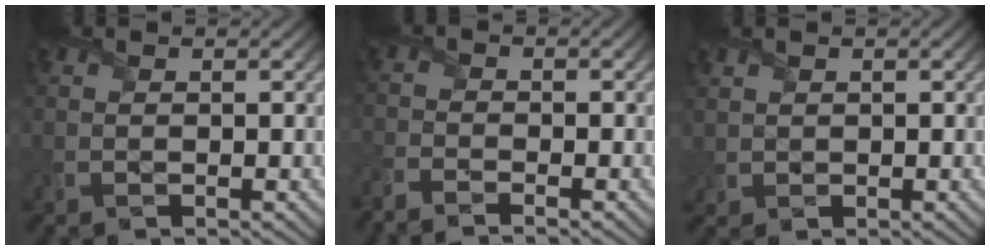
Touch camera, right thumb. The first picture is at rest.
{"total": 3.2, "force": [-3.0, 0.5, 1.2], "torque": [-0.035, -0.009, -0.073]}
{"total": 1.2, "force": [0.8, 0.8, 0.3], "torque": [-0.015, 0.000, 0.016]}